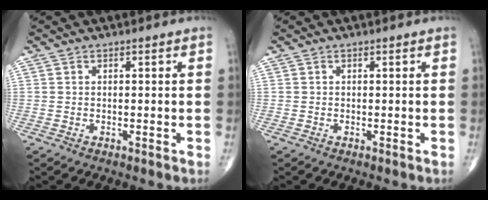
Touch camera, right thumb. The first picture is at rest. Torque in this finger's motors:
{"motor_torque": [-0.27, 0.04, -0.13, -0.02, -0.02]}